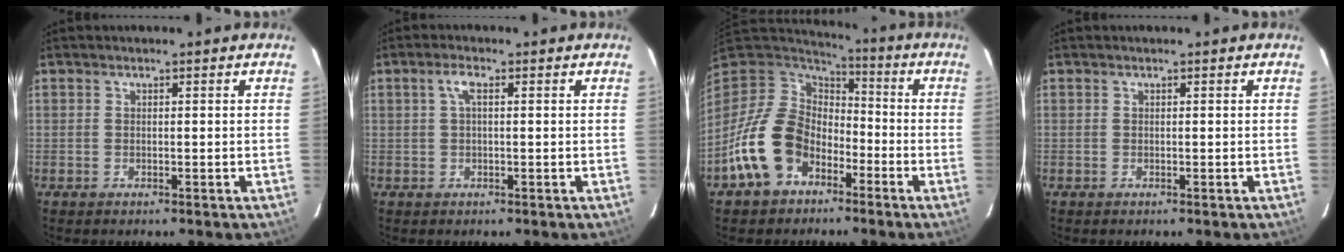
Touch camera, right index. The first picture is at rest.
{"total": 2.3, "force": [0.6, 0.6, 2.2], "torque": [-0.046, 0.008, 0.010]}
{"total": 15.5, "force": [-7.2, 11.5, 7.4], "torque": [-0.175, 0.014, -0.116]}
{"total": 0.0}